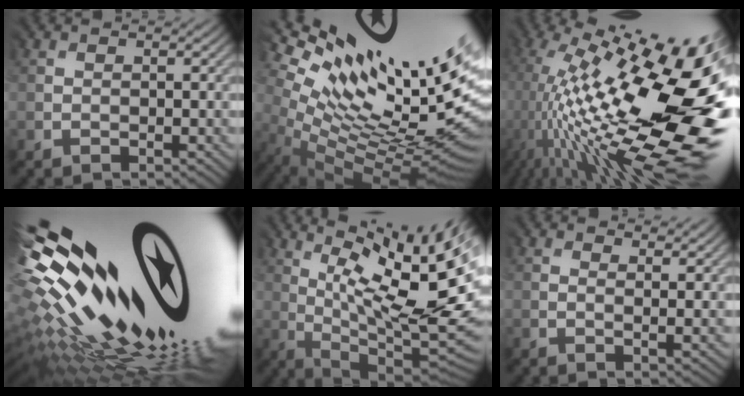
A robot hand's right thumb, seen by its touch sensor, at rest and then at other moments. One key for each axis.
{"total": 15.1, "fx": 5.5, "fy": 5.3, "fz": 13.0, "tx": -0.202, "ty": 0.001, "tz": 0.132}
{"total": 19.0, "fx": 0.2, "fy": 5.8, "fz": 18.0, "tx": -0.314, "ty": 0.000, "tz": 0.008}
{"total": 20.6, "fx": 2.9, "fy": 9.0, "fz": 18.3, "tx": -0.316, "ty": -0.032, "tz": 0.046}
{"total": 14.7, "fx": 3.6, "fy": 3.9, "fz": 13.8, "tx": -0.194, "ty": 0.013, "tz": 0.082}
{"total": 4.6, "fx": 3.1, "fy": 1.3, "fz": 3.2, "tx": -0.042, "ty": 0.007, "tz": 0.039}